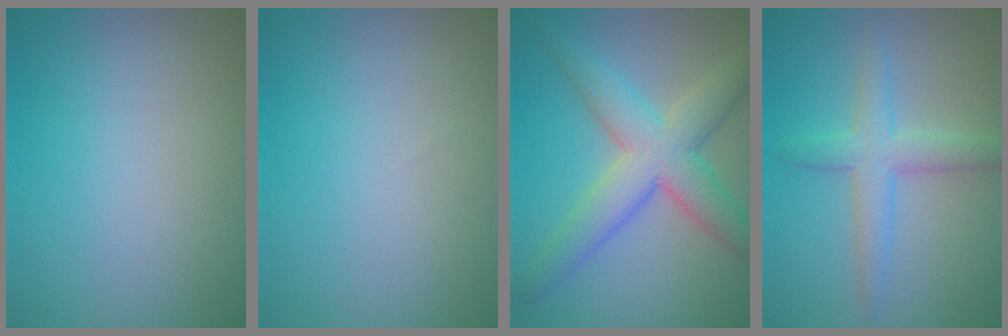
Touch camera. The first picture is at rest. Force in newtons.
{"total": 0.0}
{"total": 6.8, "press": 6.8, "slide": 0.2}
{"total": 3.4, "press": 3.4, "slide": 0.1}